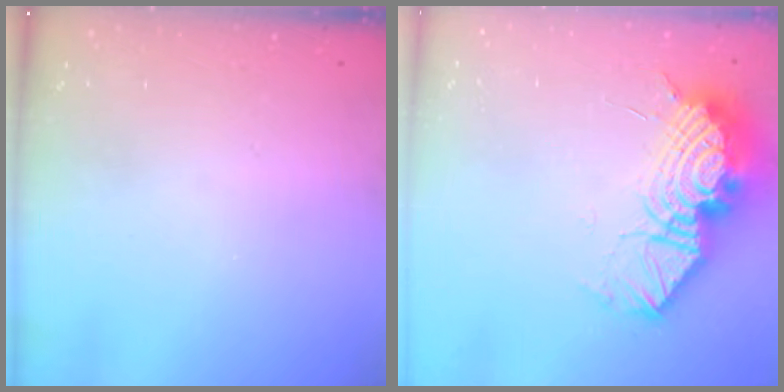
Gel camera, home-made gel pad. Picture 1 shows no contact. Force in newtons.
{"total": 19.7, "press": 19.6, "slide": 2.4}